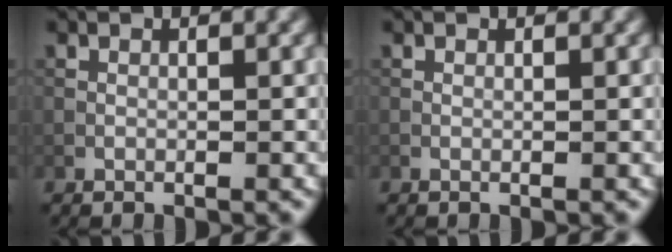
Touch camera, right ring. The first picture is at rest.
{"total": 0.0}